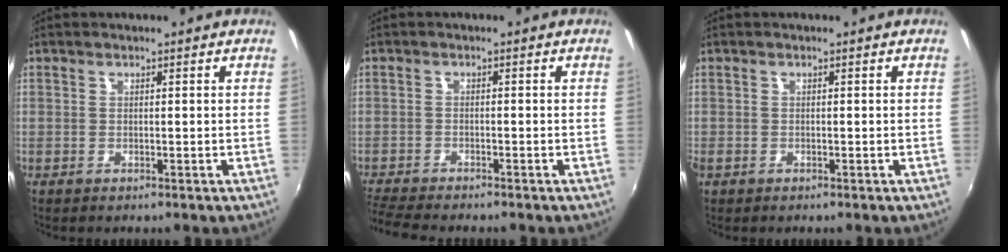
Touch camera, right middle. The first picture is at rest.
{"total": 6.4, "force": [-6.0, 0.3, 2.4], "torque": [-0.071, -0.027, -0.106]}
{"total": 1.0, "force": [-0.6, 0.7, 0.3], "torque": [-0.008, -0.004, -0.012]}